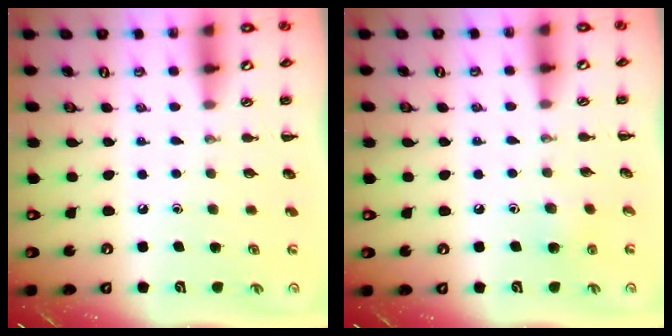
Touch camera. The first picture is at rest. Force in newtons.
{"total": 4.6, "press": 4.4, "slide": 1.4}